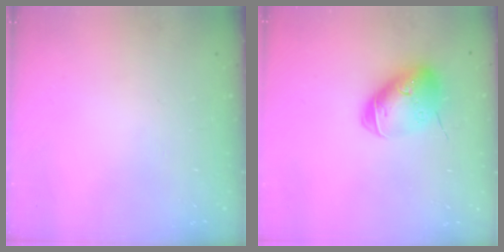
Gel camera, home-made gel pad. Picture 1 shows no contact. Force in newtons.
{"total": 13.6, "press": 13.4, "slide": 1.9}